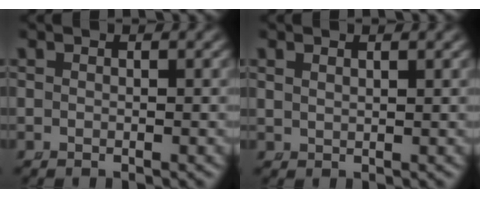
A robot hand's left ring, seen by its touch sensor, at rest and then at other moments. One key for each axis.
{"total": 0.8, "fx": 0.8, "fy": 0.0, "fz": 0.2, "tx": -0.004, "ty": -0.005, "tz": 0.024}